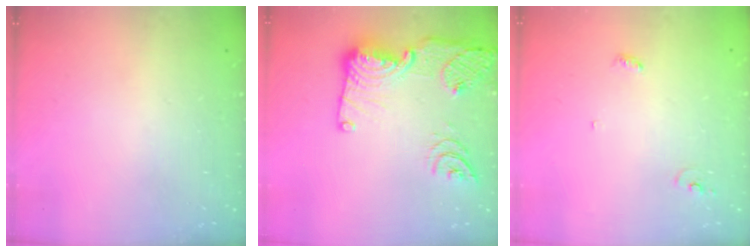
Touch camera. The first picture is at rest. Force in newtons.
{"total": 19.0, "press": 19.0, "slide": 1.5}
{"total": 3.4, "press": 3.4, "slide": 0.2}